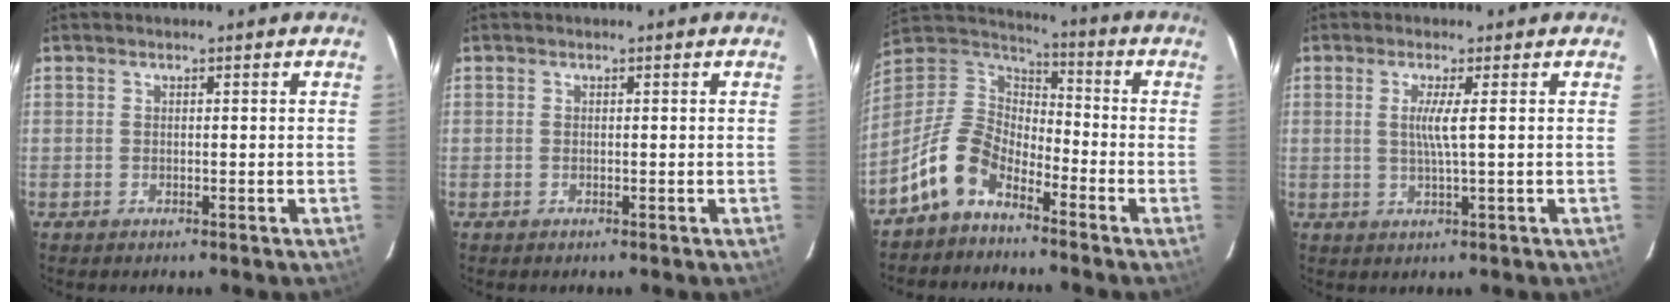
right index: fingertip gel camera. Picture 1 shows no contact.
{"total": 0.0}
{"total": 11.2, "force": [-7.0, 6.3, 6.1], "torque": [-0.136, 0.022, -0.144]}
{"total": 3.3, "force": [0.5, -0.7, 3.2], "torque": [-0.058, -0.004, 0.007]}